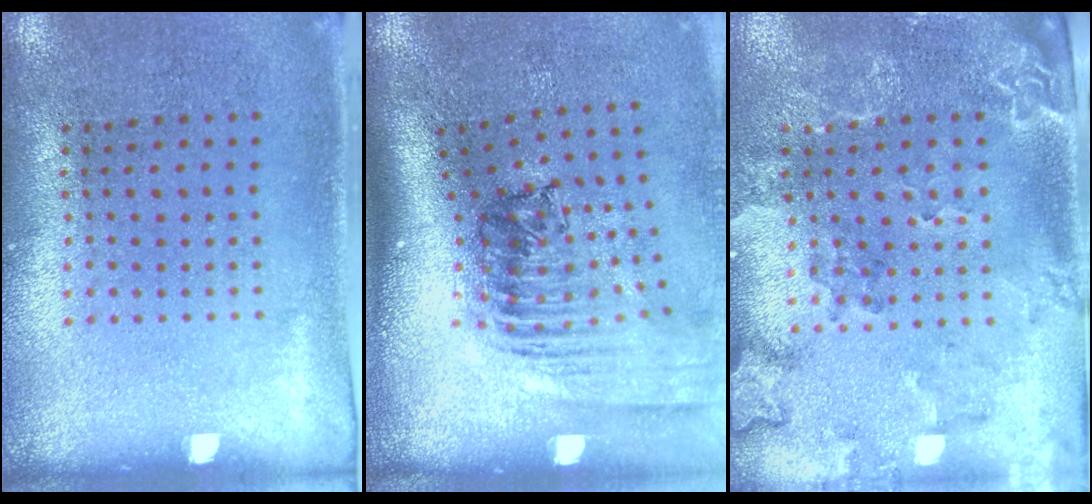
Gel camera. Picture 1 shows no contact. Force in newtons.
{"total": 2.5, "press": 1.8, "slide": 1.8}
{"total": 2.1, "press": 2.0, "slide": 0.7}